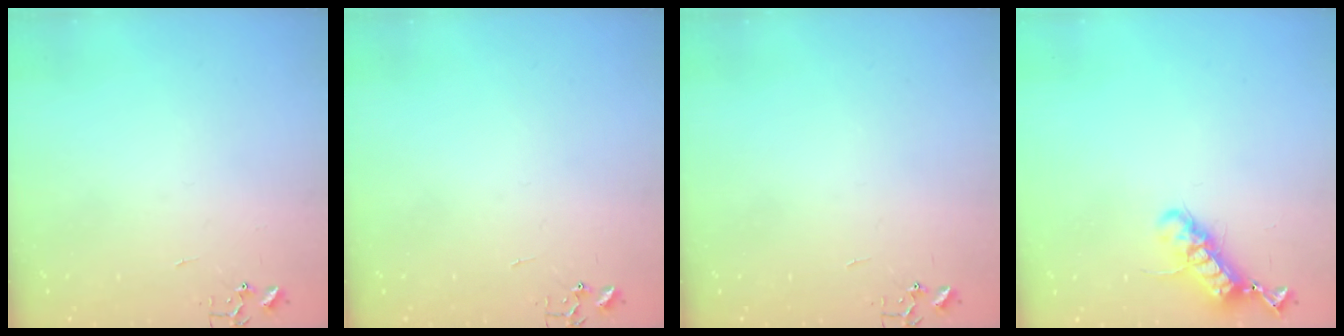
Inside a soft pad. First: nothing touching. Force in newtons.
{"total": 0.0}
{"total": 0.0}
{"total": 12.7, "press": 12.6, "slide": 1.1}